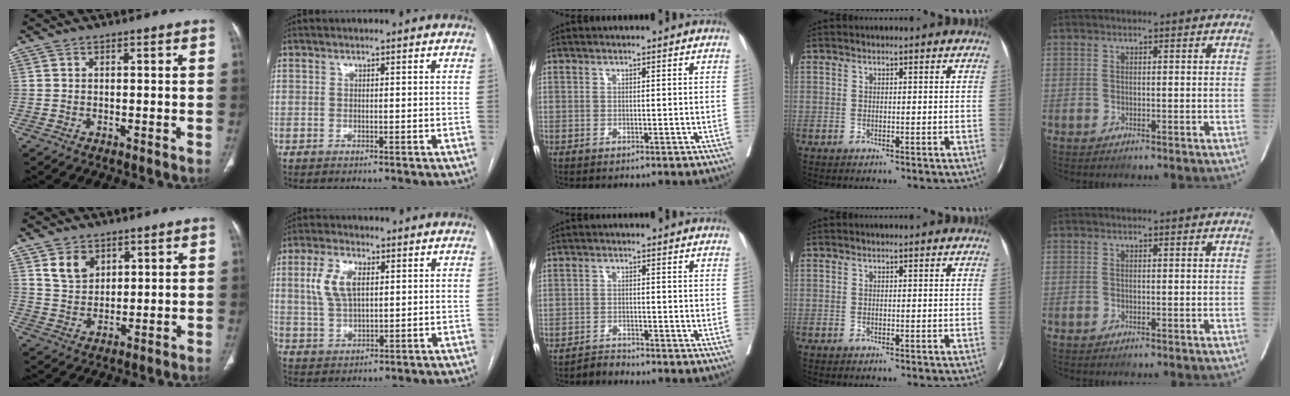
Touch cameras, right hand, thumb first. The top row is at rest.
{"thumb": {"total": 6.3, "force": [3.3, 4.5, 2.9], "torque": [-0.033, -0.021, 0.069]}, "index": {"total": 7.2, "force": [2.2, 3.4, 6.0], "torque": [-0.141, 0.013, 0.048]}, "middle": {"total": 1.7, "force": [-1.7, -0.1, -0.4], "torque": [0.009, -0.009, -0.030]}}